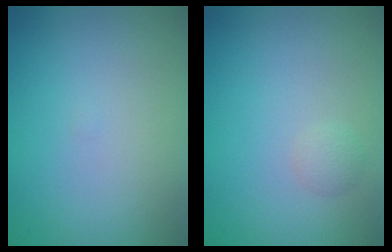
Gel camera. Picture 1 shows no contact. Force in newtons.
{"total": 0.8, "press": 0.8, "slide": 0.0}